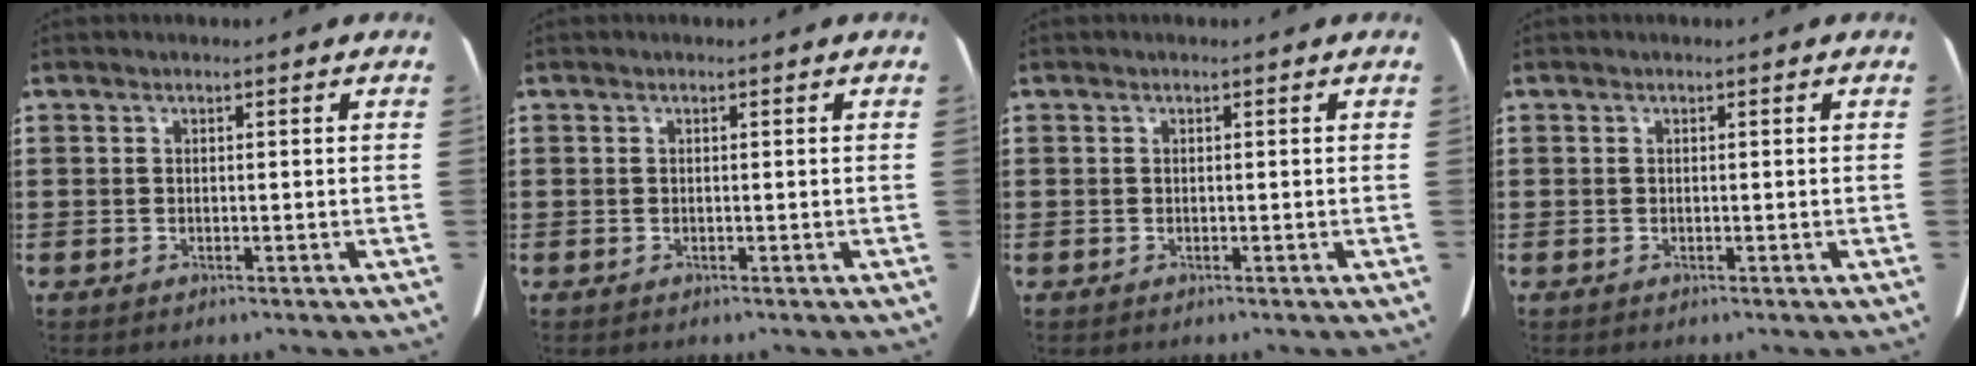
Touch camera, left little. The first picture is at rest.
{"total": 0.0}
{"total": 0.0}
{"total": 0.0}